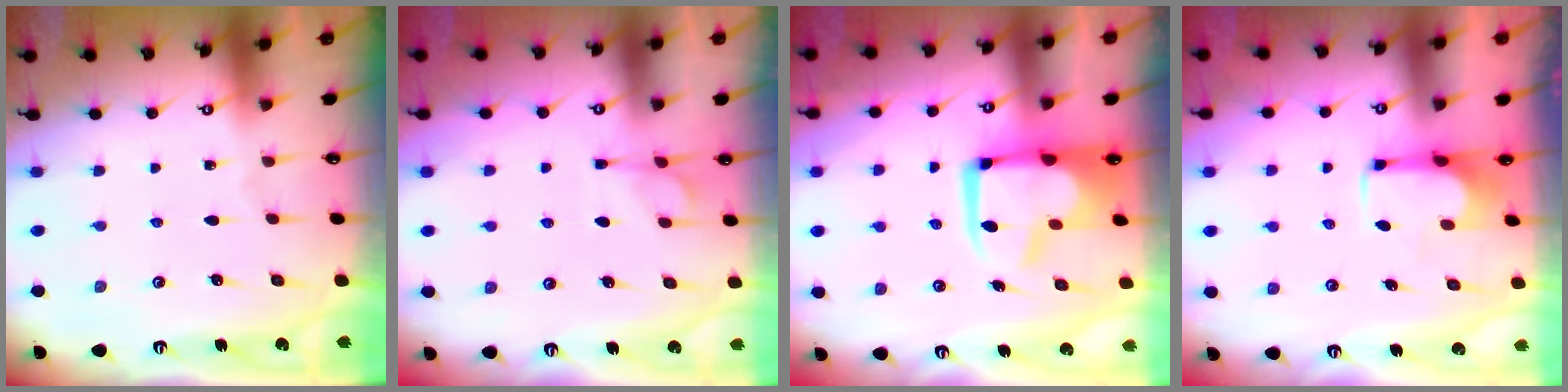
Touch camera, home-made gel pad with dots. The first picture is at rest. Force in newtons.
{"total": 1.5, "press": 0.9, "slide": 1.2}
{"total": 10.6, "press": 10.5, "slide": 1.2}
{"total": 0.9, "press": 0.2, "slide": 0.9}